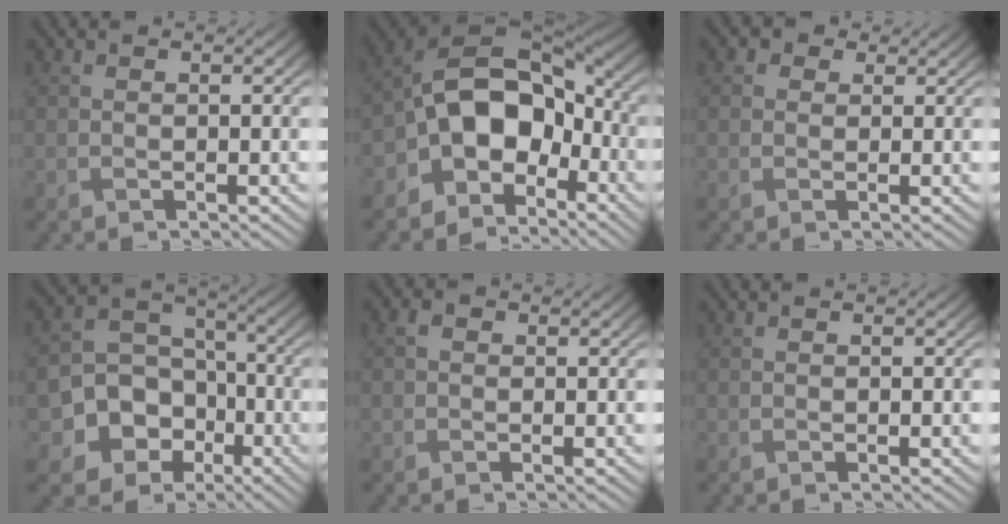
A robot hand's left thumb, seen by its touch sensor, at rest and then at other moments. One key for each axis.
{"total": 12.5, "fx": -4.3, "fy": 8.6, "fz": 8.0, "tx": -0.136, "ty": -0.002, "tz": -0.097}
{"total": 2.3, "fx": 0.9, "fy": 1.9, "fz": 1.0, "tx": -0.024, "ty": 0.003, "tz": 0.005}
{"total": 10.5, "fx": -4.4, "fy": 8.5, "fz": 4.4, "tx": -0.104, "ty": -0.023, "tz": -0.095}
{"total": 1.2, "fx": 0.0, "fy": 1.1, "fz": 0.5, "tx": -0.011, "ty": 0.003, "tz": -0.005}
{"total": 0.0}